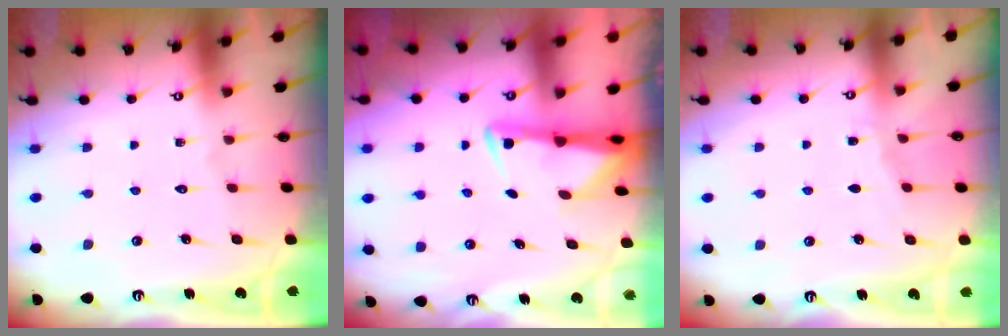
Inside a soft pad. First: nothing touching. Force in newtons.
{"total": 2.8, "press": 2.8, "slide": 0.5}
{"total": 3.8, "press": 3.8, "slide": 0.5}